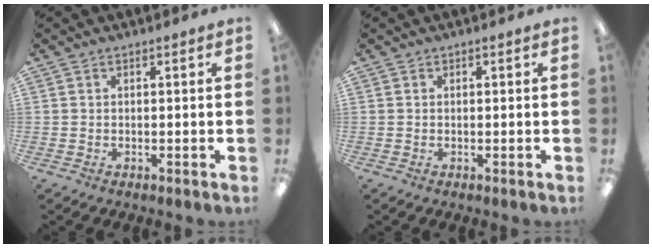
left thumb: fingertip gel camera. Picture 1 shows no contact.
{"total": 0.0}